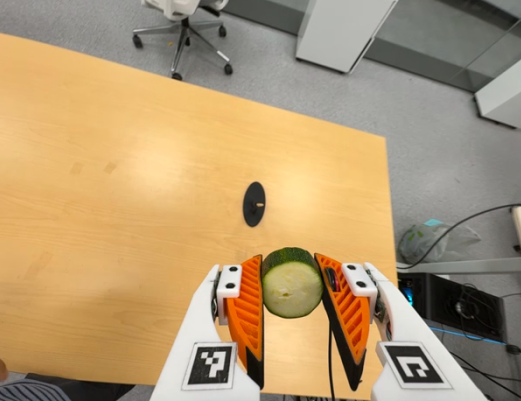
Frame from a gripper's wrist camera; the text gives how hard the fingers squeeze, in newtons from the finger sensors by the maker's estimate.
{"total": 9.5, "left": 8.7, "right": 10.2}